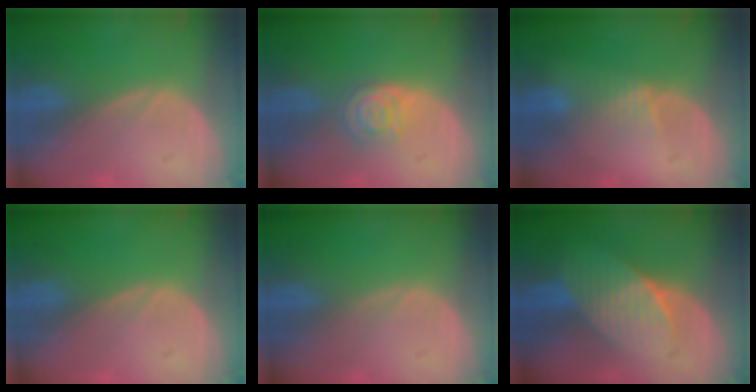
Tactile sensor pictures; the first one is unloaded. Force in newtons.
{"total": 4.3, "press": 3.8, "slide": 2.0}
{"total": 2.4, "press": 2.4, "slide": 0.2}
{"total": 0.0}
{"total": 0.0}
{"total": 7.4, "press": 6.7, "slide": 3.2}